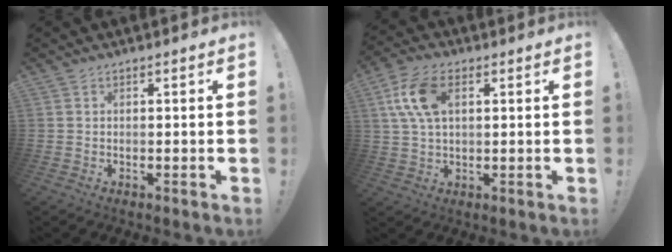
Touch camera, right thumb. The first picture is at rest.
{"total": 11.6, "force": [3.5, 6.6, 8.9], "torque": [-0.184, 0.006, 0.068]}